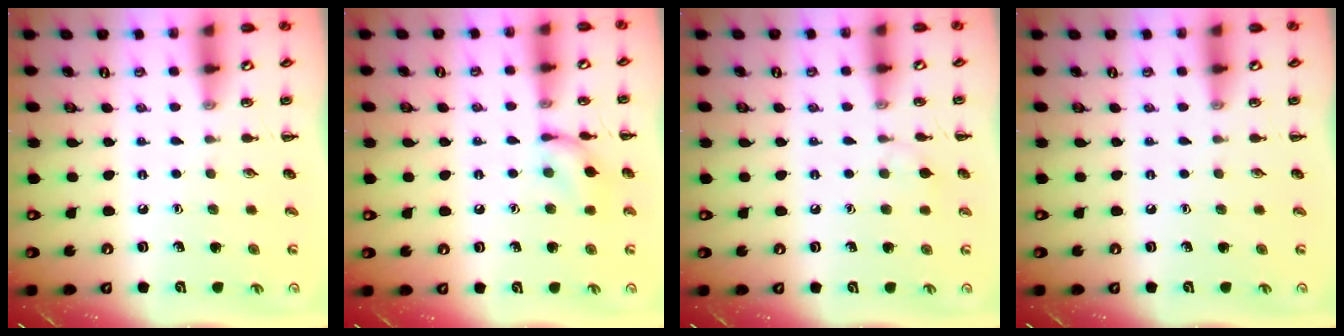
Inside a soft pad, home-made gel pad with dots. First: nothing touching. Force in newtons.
{"total": 9.0, "press": 9.0, "slide": 0.6}
{"total": 4.5, "press": 4.2, "slide": 1.6}
{"total": 0.0}